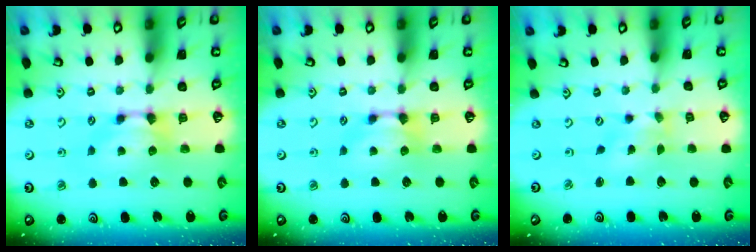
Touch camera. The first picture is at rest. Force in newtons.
{"total": 0.0}
{"total": 2.9, "press": 2.7, "slide": 0.9}